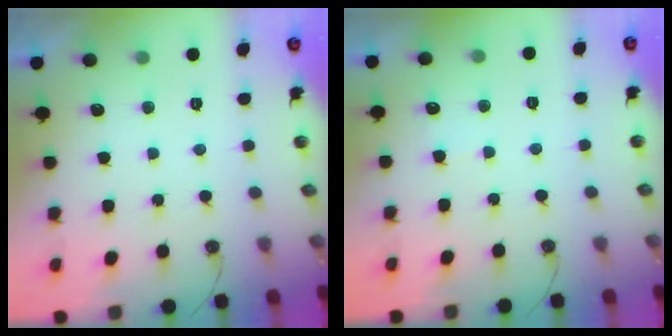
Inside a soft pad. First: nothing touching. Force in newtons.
{"total": 4.3, "press": 4.2, "slide": 0.6}